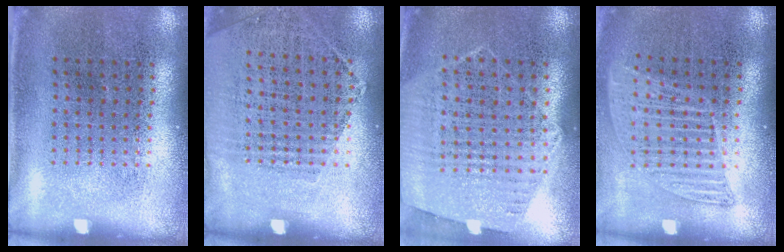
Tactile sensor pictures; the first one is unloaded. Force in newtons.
{"total": 1.1, "press": 0.9, "slide": 0.5}
{"total": 1.2, "press": 1.2, "slide": 0.4}
{"total": 1.2, "press": 1.1, "slide": 0.4}